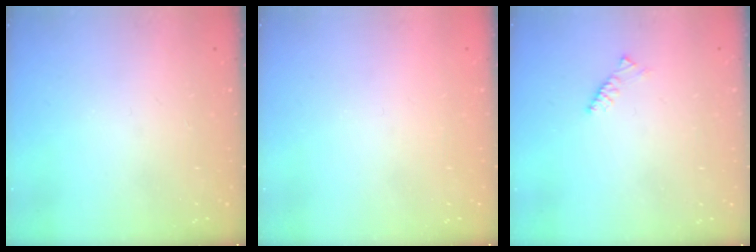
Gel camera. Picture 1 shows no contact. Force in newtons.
{"total": 1.3, "press": 1.3, "slide": 0.2}
{"total": 2.4, "press": 2.3, "slide": 0.6}